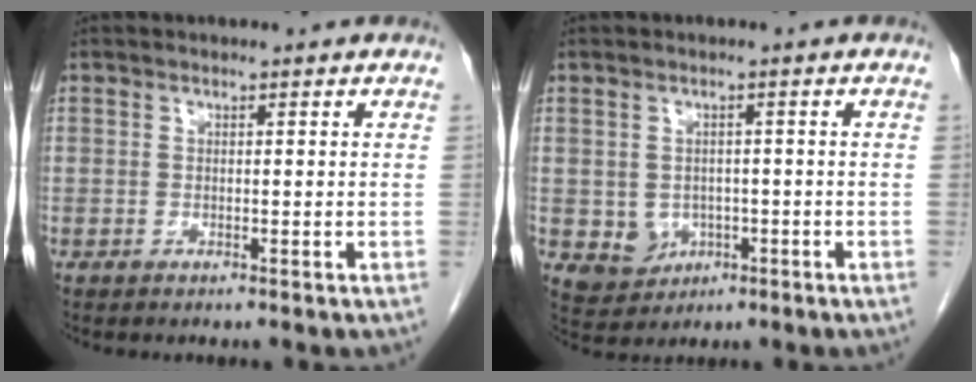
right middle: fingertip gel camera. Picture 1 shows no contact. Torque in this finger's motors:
{"motor_torque": [0.42, -0.25, 0.00, 0.02]}